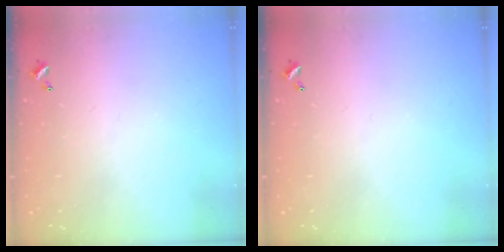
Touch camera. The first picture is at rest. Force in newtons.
{"total": 0.0}